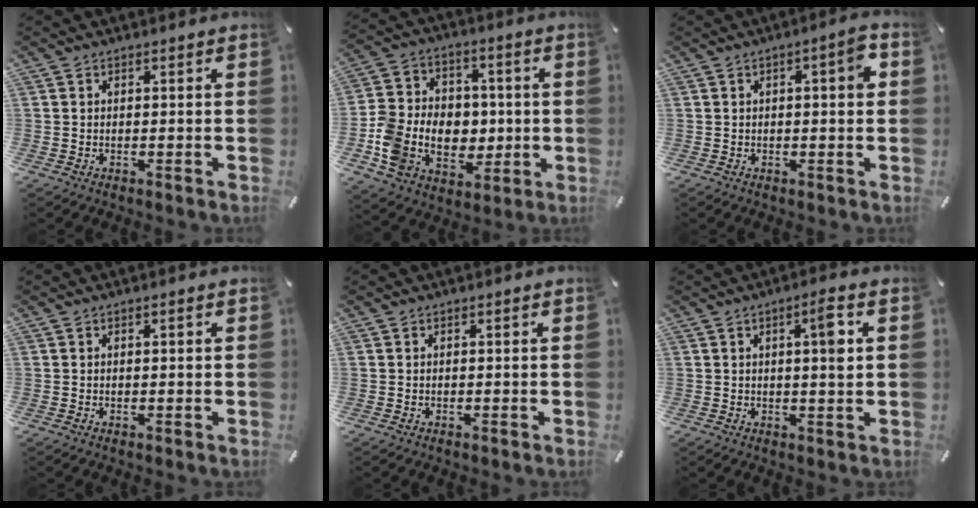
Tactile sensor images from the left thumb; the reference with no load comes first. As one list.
[{"total": 13.3, "force": [-2.2, 11.4, 6.6], "torque": [-0.144, 0.008, -0.032]}, {"total": 4.7, "force": [0.7, 1.2, 4.5], "torque": [-0.060, 0.000, 0.004]}, {"total": 0.6, "force": [0.1, 0.2, 0.5], "torque": [-0.010, 0.002, 0.000]}, {"total": 0.0}, {"total": 5.5, "force": [1.4, 0.7, 5.2], "torque": [-0.079, -0.008, 0.015]}]